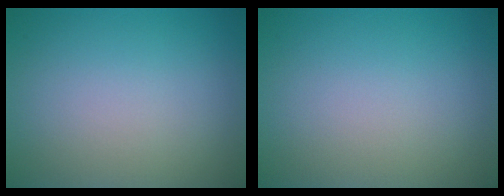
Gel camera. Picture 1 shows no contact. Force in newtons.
{"total": 0.0}